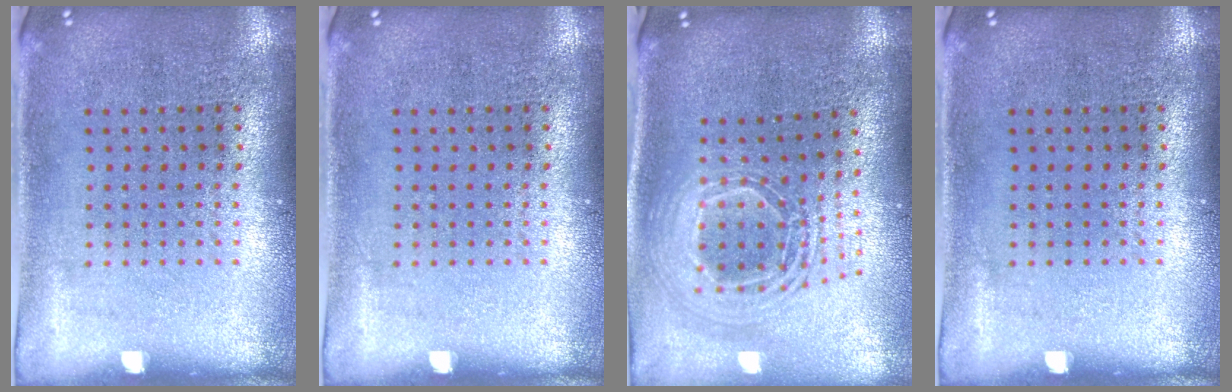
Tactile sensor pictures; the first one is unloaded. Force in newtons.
{"total": 0.0}
{"total": 2.2, "press": 1.8, "slide": 1.4}
{"total": 0.0}